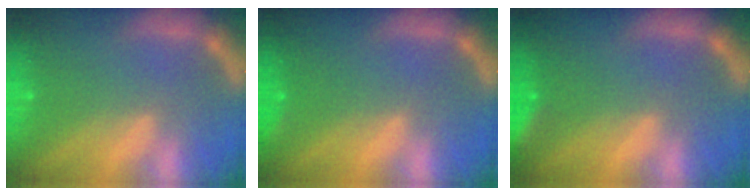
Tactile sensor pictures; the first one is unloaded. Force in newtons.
{"total": 0.9}
{"total": 2.9}